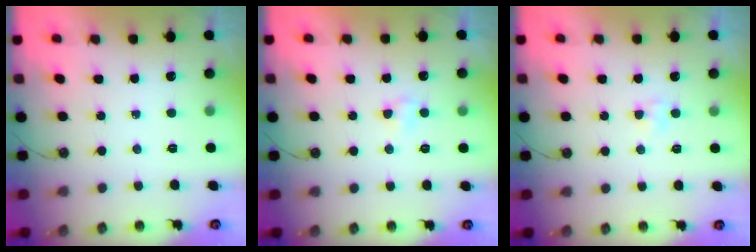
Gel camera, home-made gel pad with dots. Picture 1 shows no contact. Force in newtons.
{"total": 2.9, "press": 2.9, "slide": 0.3}
{"total": 2.4, "press": 2.3, "slide": 0.3}